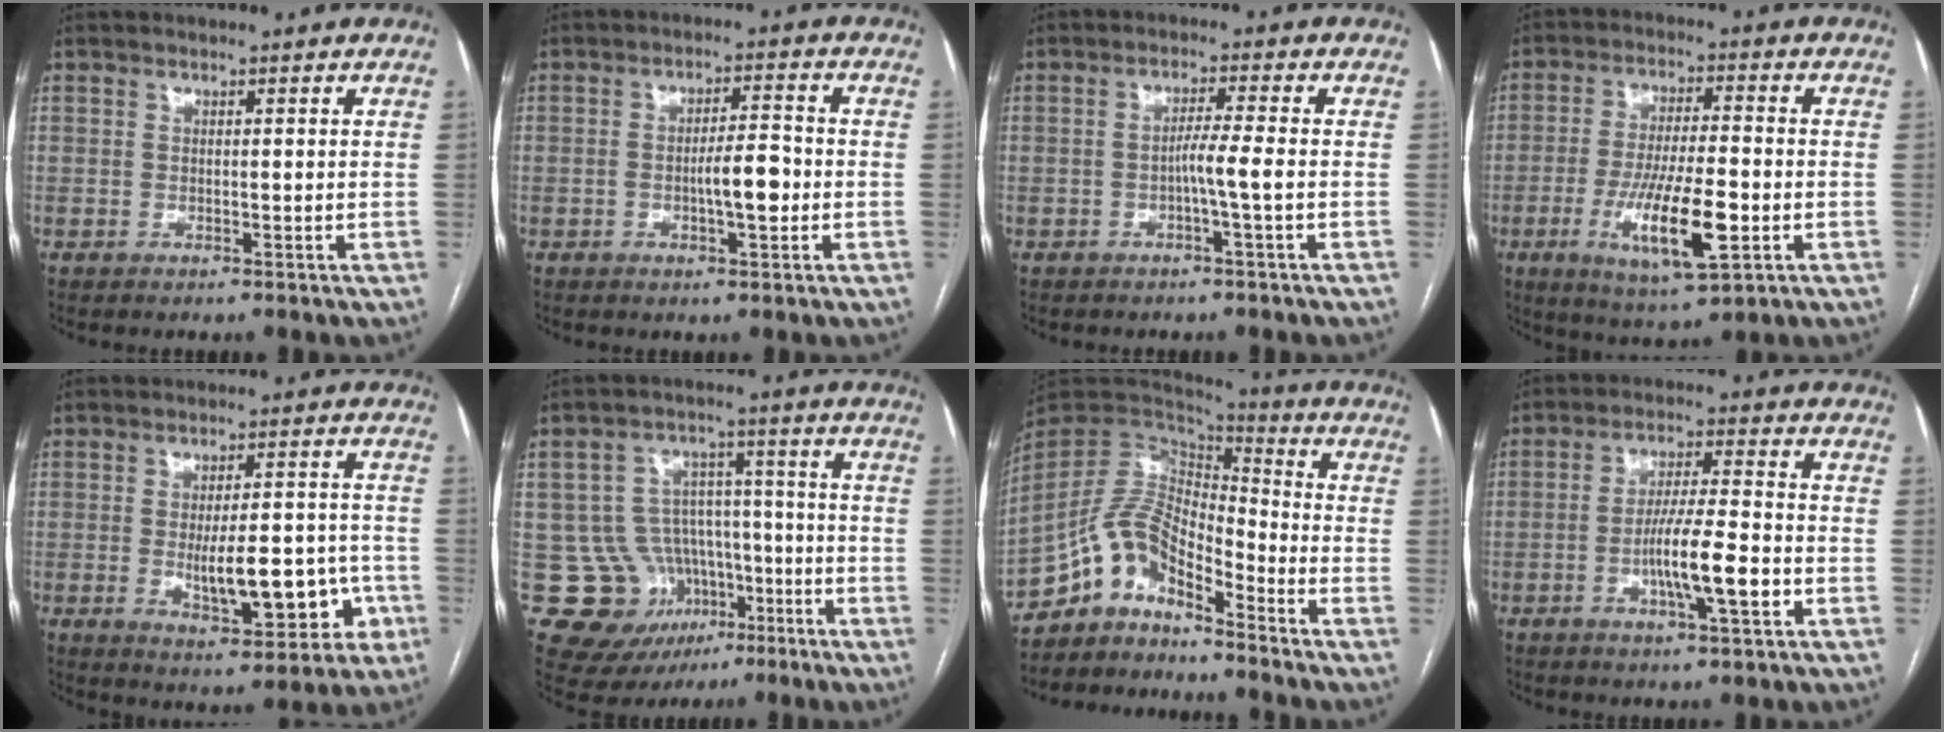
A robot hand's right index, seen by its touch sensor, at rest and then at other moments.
{"total": 5.5, "force": [-1.2, 1.2, 5.2], "torque": [-0.087, 0.007, -0.018]}
{"total": 3.4, "force": [-1.0, -0.8, 3.2], "torque": [-0.051, 0.003, -0.019]}
{"total": 12.8, "force": [-3.8, 2.3, 12.0], "torque": [-0.222, -0.018, -0.060]}
{"total": 12.3, "force": [-3.1, 4.4, 11.1], "torque": [-0.153, 0.011, -0.032]}
{"total": 13.0, "force": [-4.8, 11.7, 3.1], "torque": [-0.052, 0.067, -0.057]}
{"total": 10.7, "force": [-8.8, 3.0, 5.3], "torque": [-0.103, 0.032, -0.169]}
{"total": 9.4, "force": [-3.1, 0.8, 8.9], "torque": [-0.154, -0.001, -0.055]}